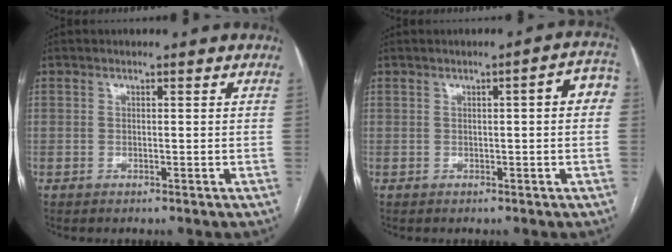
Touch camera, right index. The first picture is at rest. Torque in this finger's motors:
{"motor_torque": [0.14, 0.05, 0.06, 0.04]}